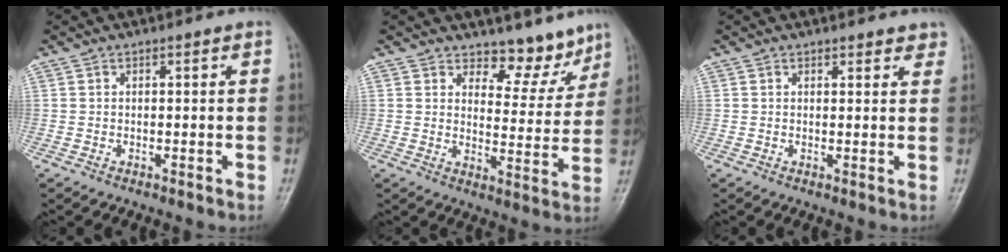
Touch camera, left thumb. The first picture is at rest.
{"total": 7.8, "force": [6.7, 3.5, 1.7], "torque": [0.012, -0.060, 0.098]}
{"total": 2.6, "force": [2.2, 1.1, 0.9], "torque": [0.014, -0.007, 0.019]}